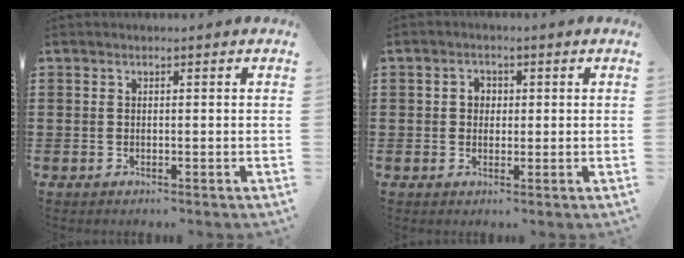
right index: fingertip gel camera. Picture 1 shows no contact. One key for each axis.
{"total": 2.1, "fx": 0.1, "fy": 1.8, "fz": 1.1, "tx": -0.026, "ty": 0.009, "tz": -0.001}